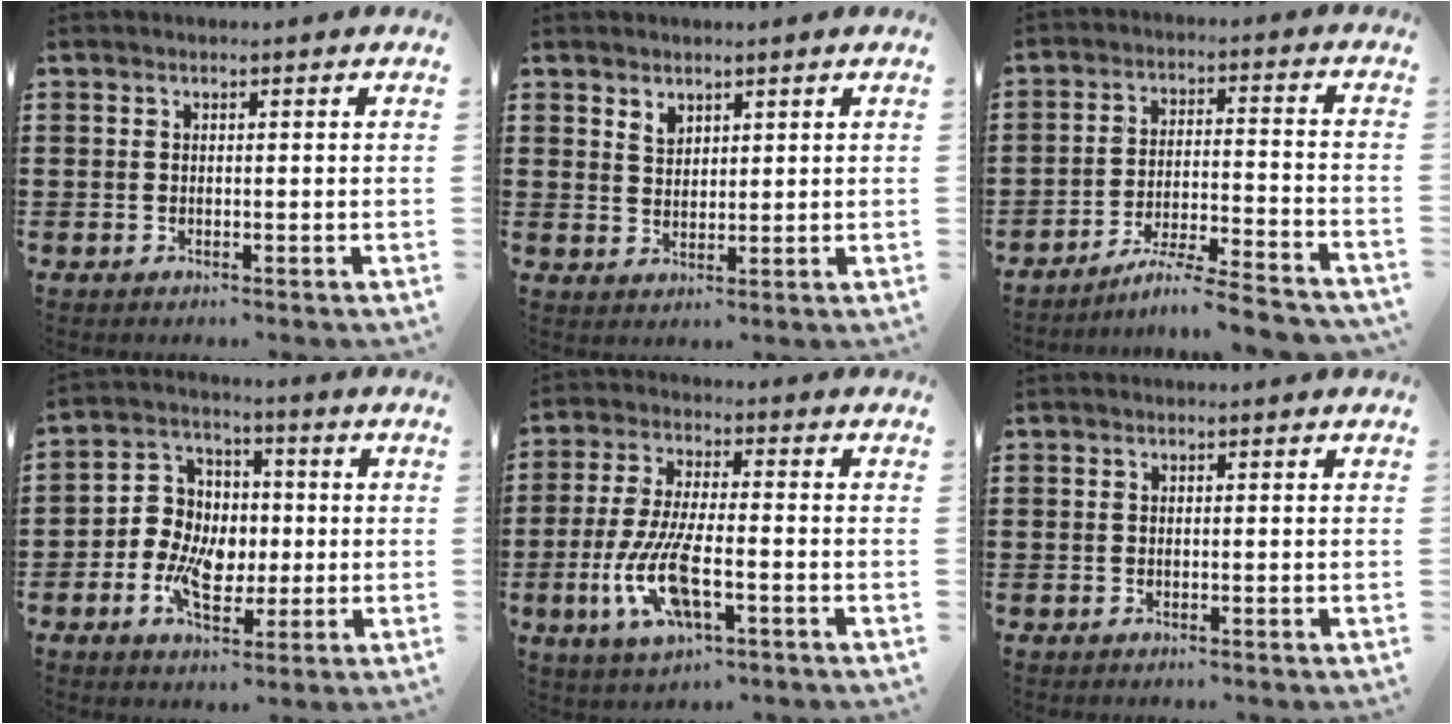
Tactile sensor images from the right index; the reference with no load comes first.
{"total": 2.3, "force": [1.8, 1.2, 0.4], "torque": [-0.012, 0.003, 0.036]}
{"total": 6.8, "force": [-6.1, -0.3, 3.0], "torque": [-0.061, -0.009, -0.119]}
{"total": 8.0, "force": [-1.6, 6.3, 4.6], "torque": [-0.111, 0.017, -0.030]}
{"total": 10.5, "force": [-3.7, 3.6, 9.2], "torque": [-0.209, -0.013, -0.070]}
{"total": 0.0}